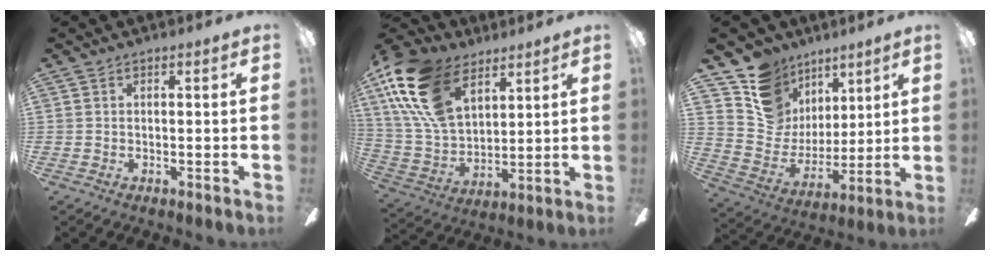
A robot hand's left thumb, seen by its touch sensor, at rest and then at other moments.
{"total": 21.1, "force": [10.9, 12.5, 13.1], "torque": [-0.303, -0.033, 0.200]}
{"total": 13.6, "force": [8.3, 10.3, 2.9], "torque": [-0.072, -0.061, 0.169]}